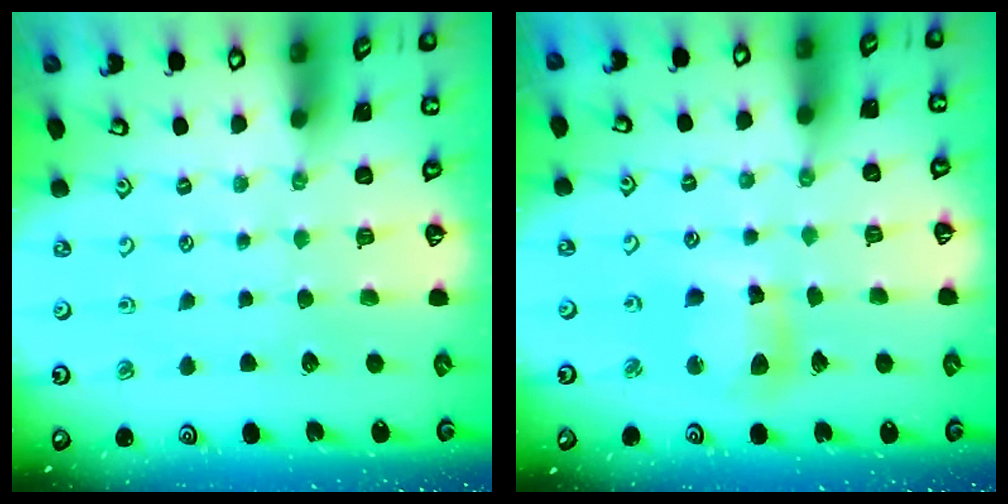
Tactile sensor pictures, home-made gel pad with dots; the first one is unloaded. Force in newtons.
{"total": 9.5, "press": 9.4, "slide": 1.2}